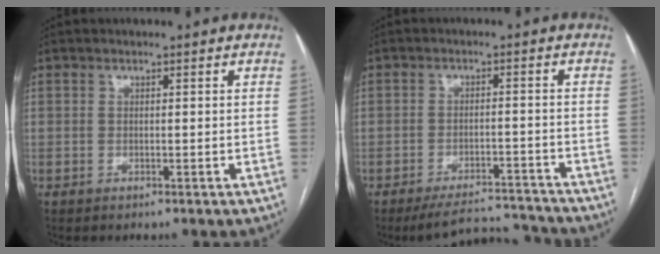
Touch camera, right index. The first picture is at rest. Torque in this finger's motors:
{"motor_torque": [-1.92, 0.22, -1.05, -0.21]}